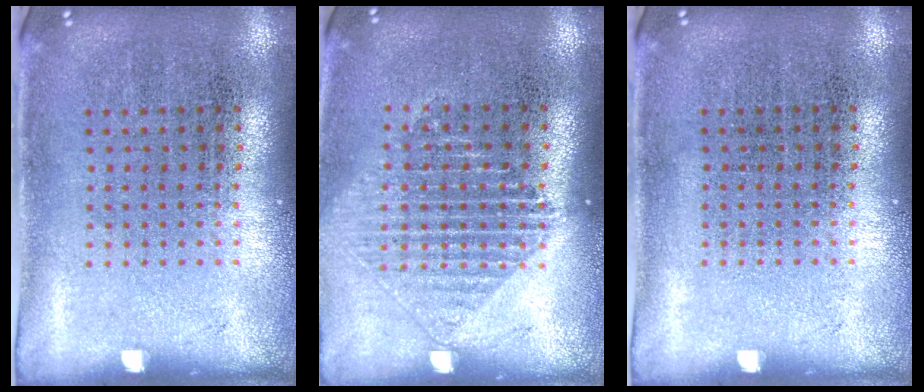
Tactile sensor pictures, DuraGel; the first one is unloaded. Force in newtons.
{"total": 1.3, "press": 1.2, "slide": 0.5}
{"total": 0.0}